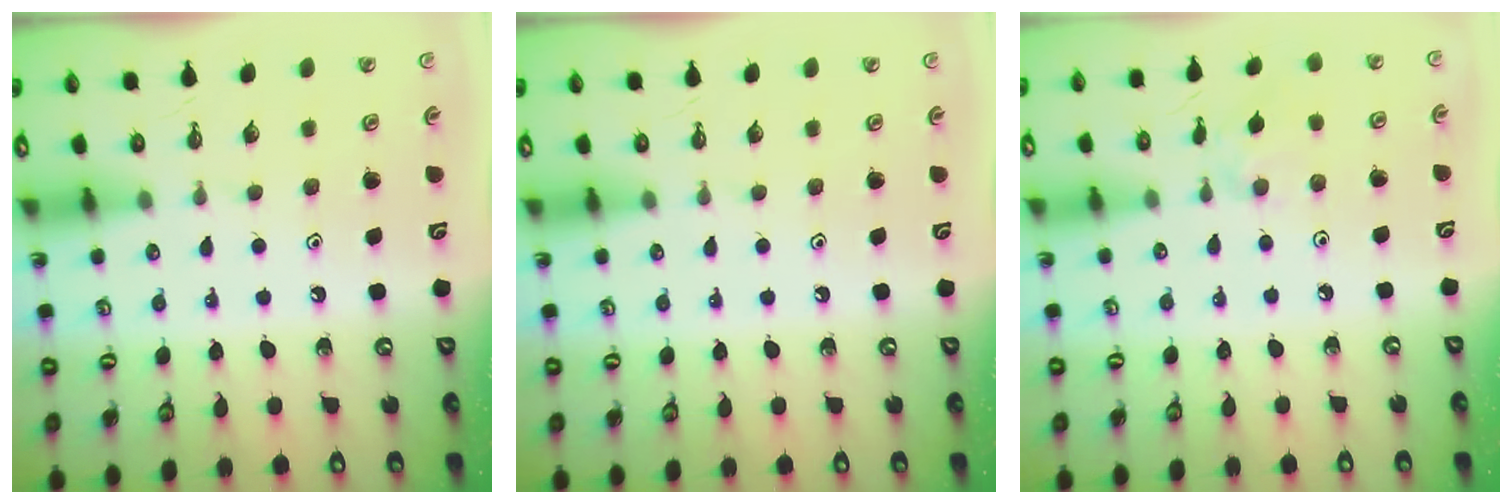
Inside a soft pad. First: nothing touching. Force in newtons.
{"total": 0.0}
{"total": 2.0, "press": 1.9, "slide": 0.5}